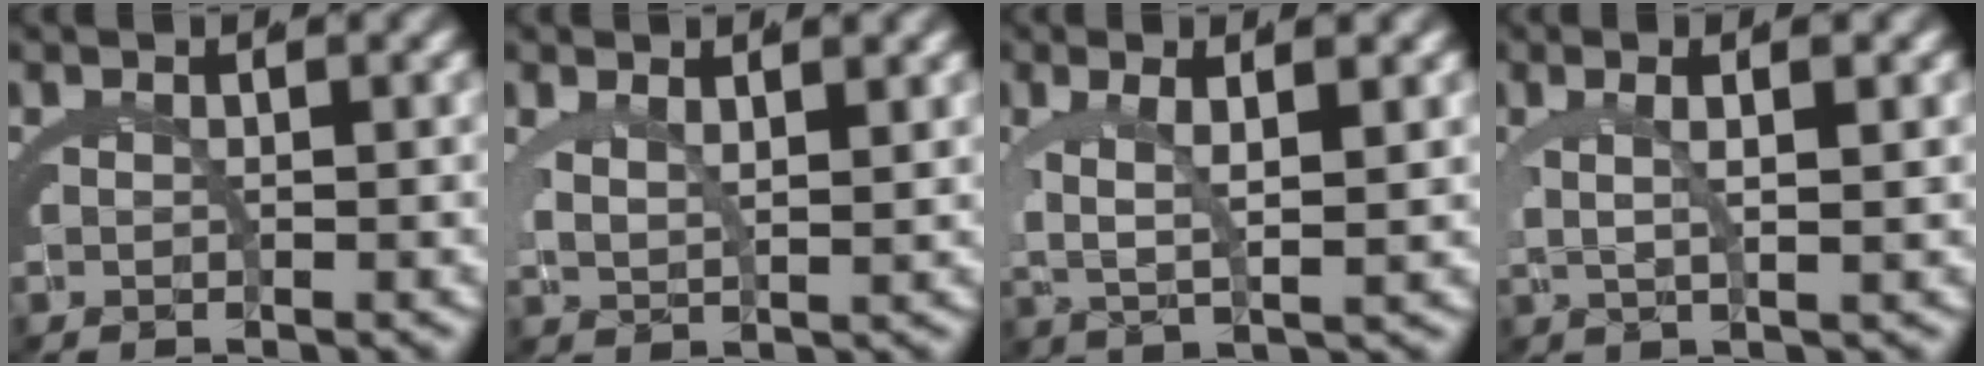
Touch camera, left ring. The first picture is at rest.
{"total": 2.4, "force": [1.0, 1.8, 1.2], "torque": [-0.028, -0.004, 0.016]}
{"total": 4.9, "force": [0.2, 2.7, 4.1], "torque": [-0.078, 0.003, 0.001]}
{"total": 3.9, "force": [0.7, 2.0, 3.2], "torque": [-0.049, 0.014, 0.003]}